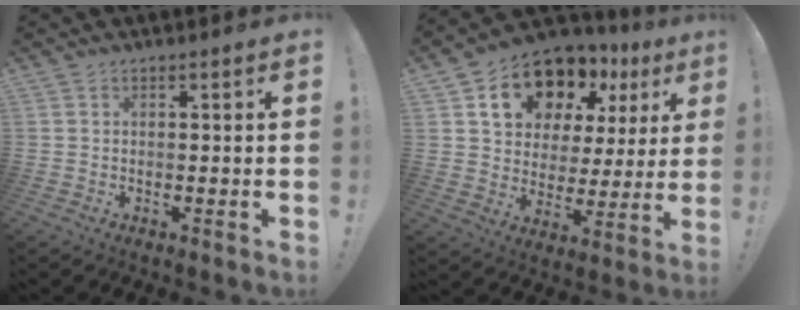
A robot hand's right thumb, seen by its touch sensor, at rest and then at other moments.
{"total": 15.8, "force": [10.8, 9.4, 6.7], "torque": [-0.098, -0.078, 0.204]}